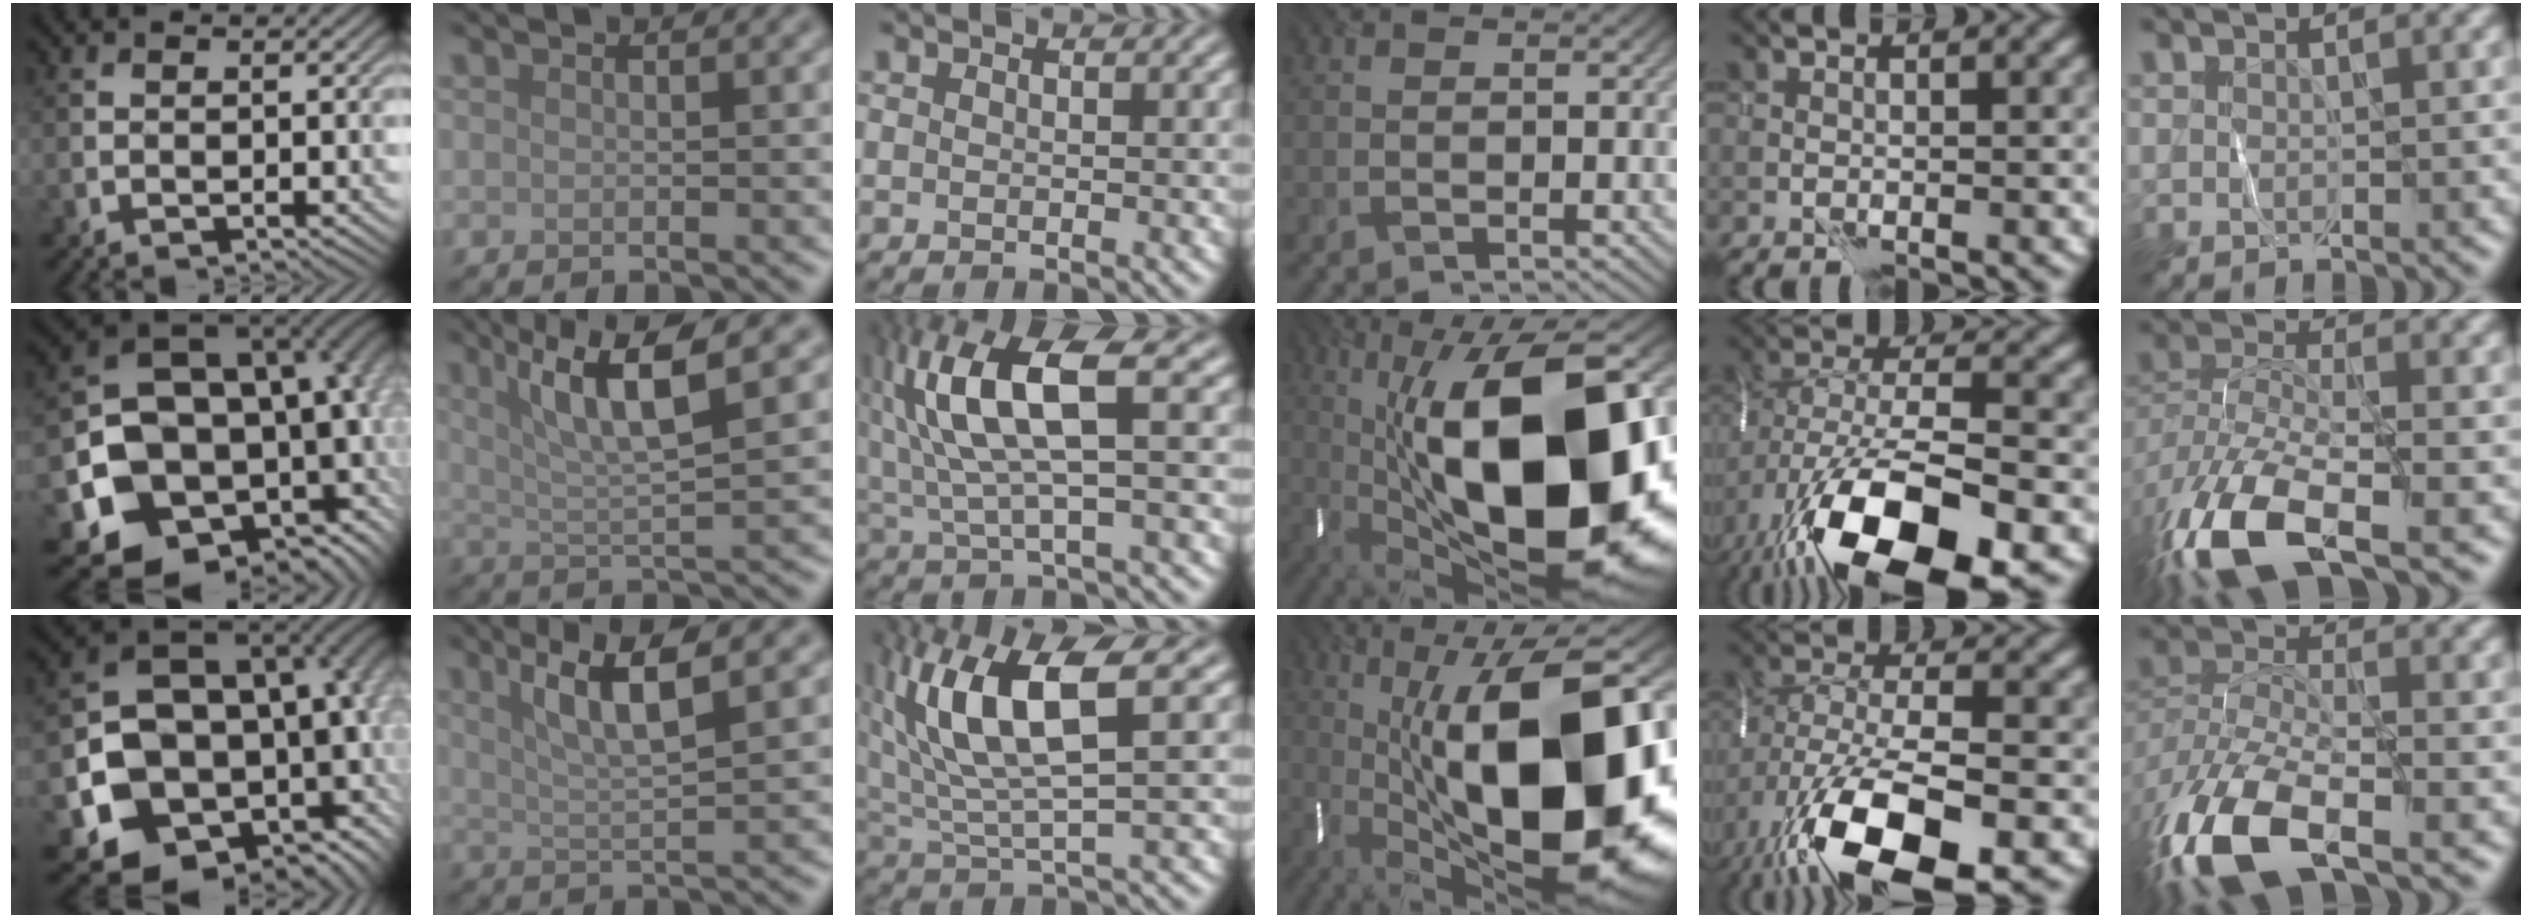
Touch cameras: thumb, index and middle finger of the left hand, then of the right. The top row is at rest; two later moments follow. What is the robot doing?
{"motion": "wrap", "object": "ribbon"}